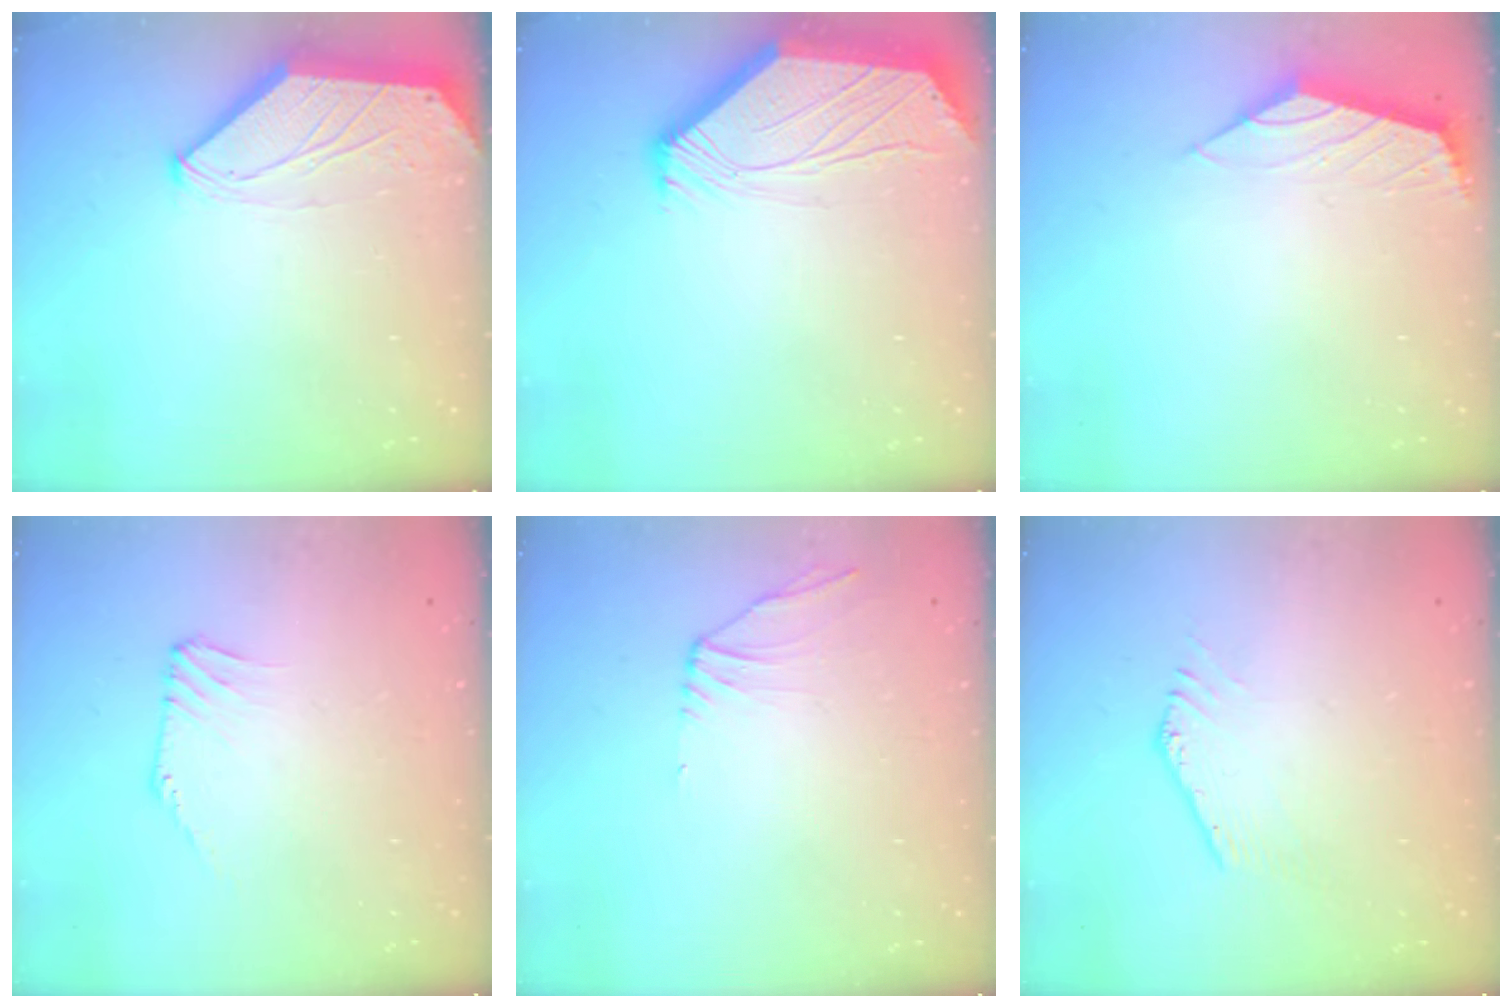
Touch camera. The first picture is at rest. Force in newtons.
{"total": 2.6, "press": 2.6, "slide": 0.5}
{"total": 2.2, "press": 2.1, "slide": 0.6}
{"total": 1.3, "press": 1.2, "slide": 0.2}
{"total": 2.3, "press": 2.3, "slide": 0.6}
{"total": 1.0, "press": 1.0, "slide": 0.1}